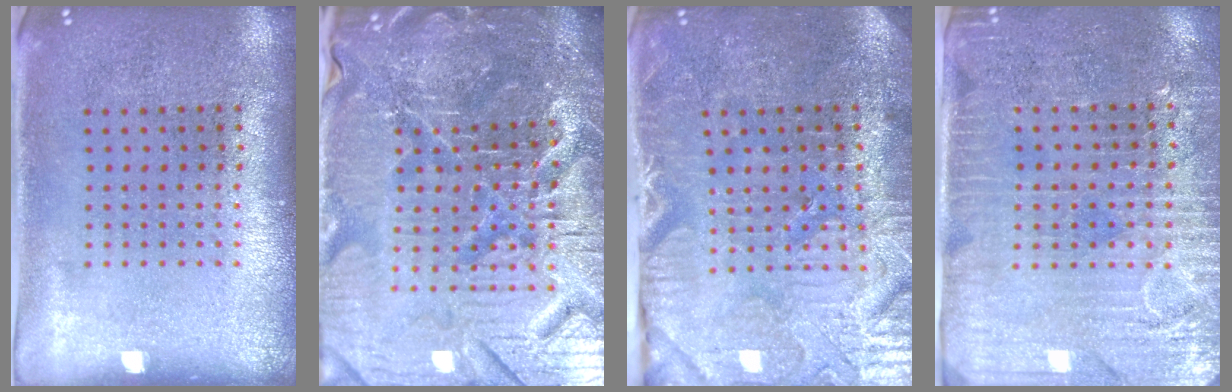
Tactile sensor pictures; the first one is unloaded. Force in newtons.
{"total": 6.5, "press": 5.9, "slide": 2.7}
{"total": 4.0, "press": 3.9, "slide": 0.6}
{"total": 3.6, "press": 3.2, "slide": 1.8}